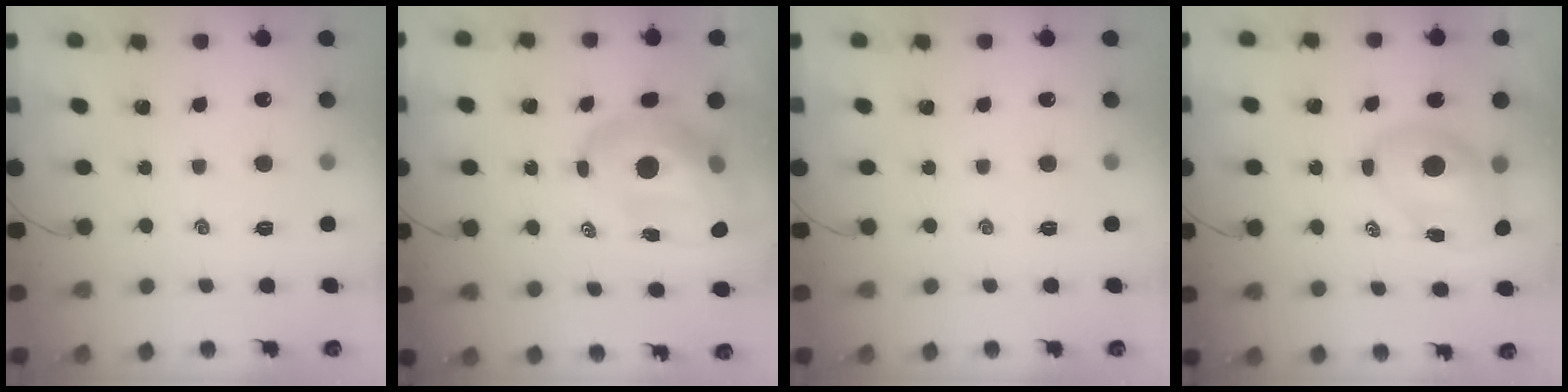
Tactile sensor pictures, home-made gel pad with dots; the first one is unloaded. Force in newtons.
{"total": 11.0, "press": 10.5, "slide": 3.3}
{"total": 0.0}
{"total": 8.4, "press": 8.1, "slide": 2.0}